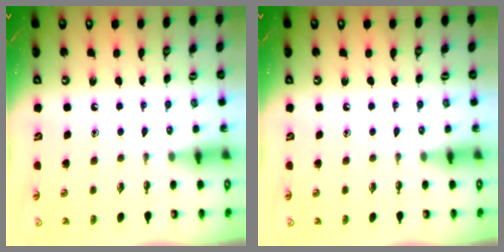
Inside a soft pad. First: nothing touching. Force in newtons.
{"total": 0.0}